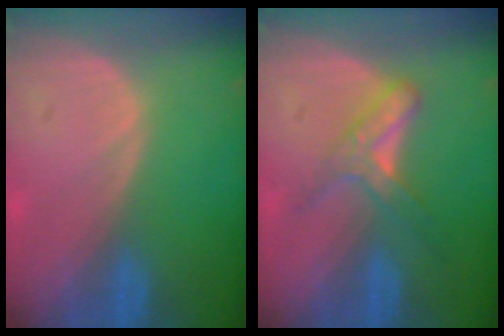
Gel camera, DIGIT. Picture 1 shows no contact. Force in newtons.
{"total": 5.9, "press": 5.1, "slide": 3.0}